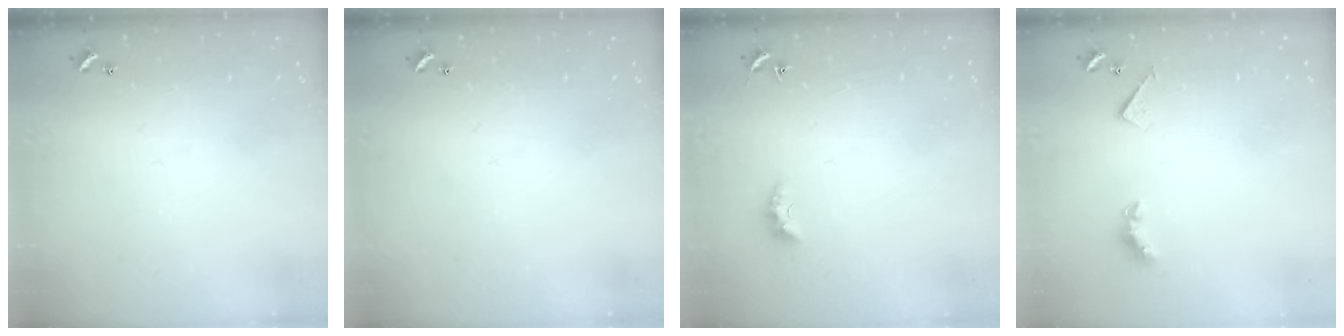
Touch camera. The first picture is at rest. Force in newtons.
{"total": 0.0}
{"total": 2.4, "press": 2.4, "slide": 0.6}
{"total": 3.2, "press": 3.1, "slide": 0.5}